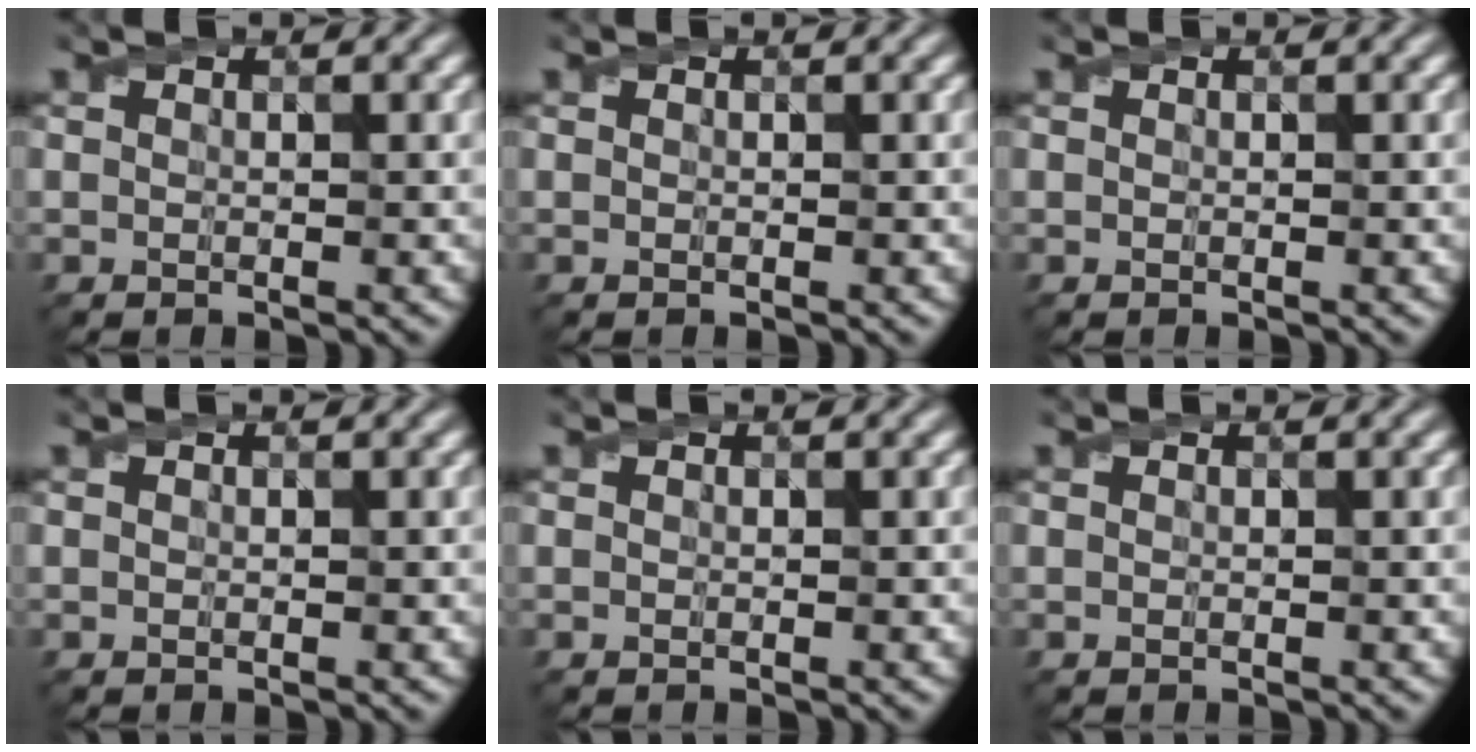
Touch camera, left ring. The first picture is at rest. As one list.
[{"total": 0.0}, {"total": 0.0}, {"total": 0.0}, {"total": 0.0}, {"total": 0.0}]